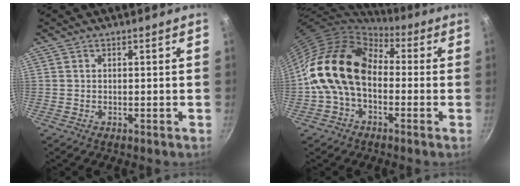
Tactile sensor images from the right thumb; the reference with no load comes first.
{"total": 16.1, "force": [-0.2, 11.3, 11.5], "torque": [-0.177, 0.037, -0.021]}